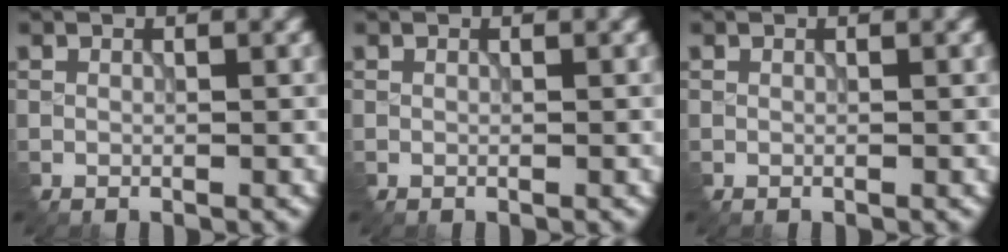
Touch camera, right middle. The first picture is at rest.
{"total": 0.0}
{"total": 0.0}